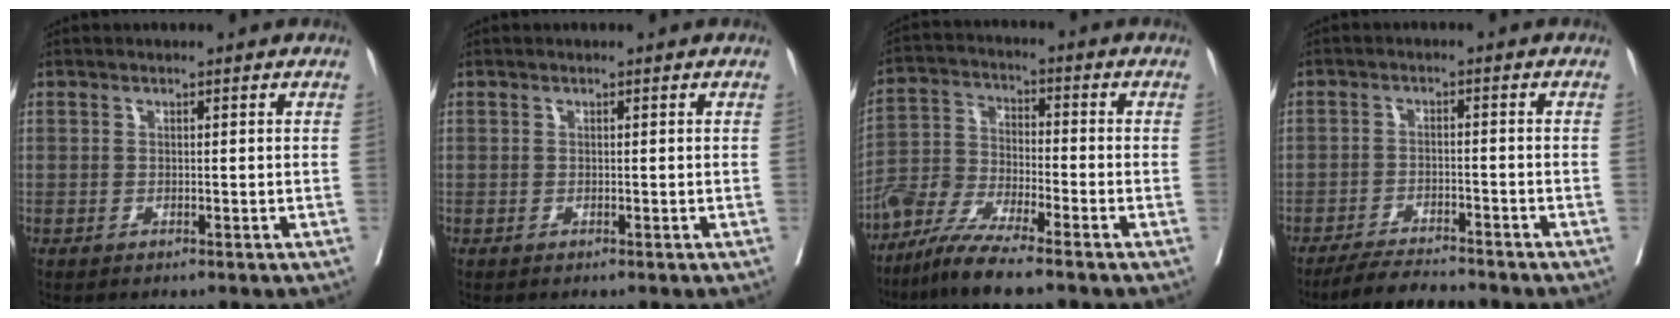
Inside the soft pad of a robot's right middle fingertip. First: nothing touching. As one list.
[{"total": 0.0}, {"total": 8.2, "force": [-6.7, 0.7, 4.6], "torque": [-0.102, -0.020, -0.139]}, {"total": 5.8, "force": [-5.6, 0.1, 1.7], "torque": [-0.032, -0.018, -0.098]}]